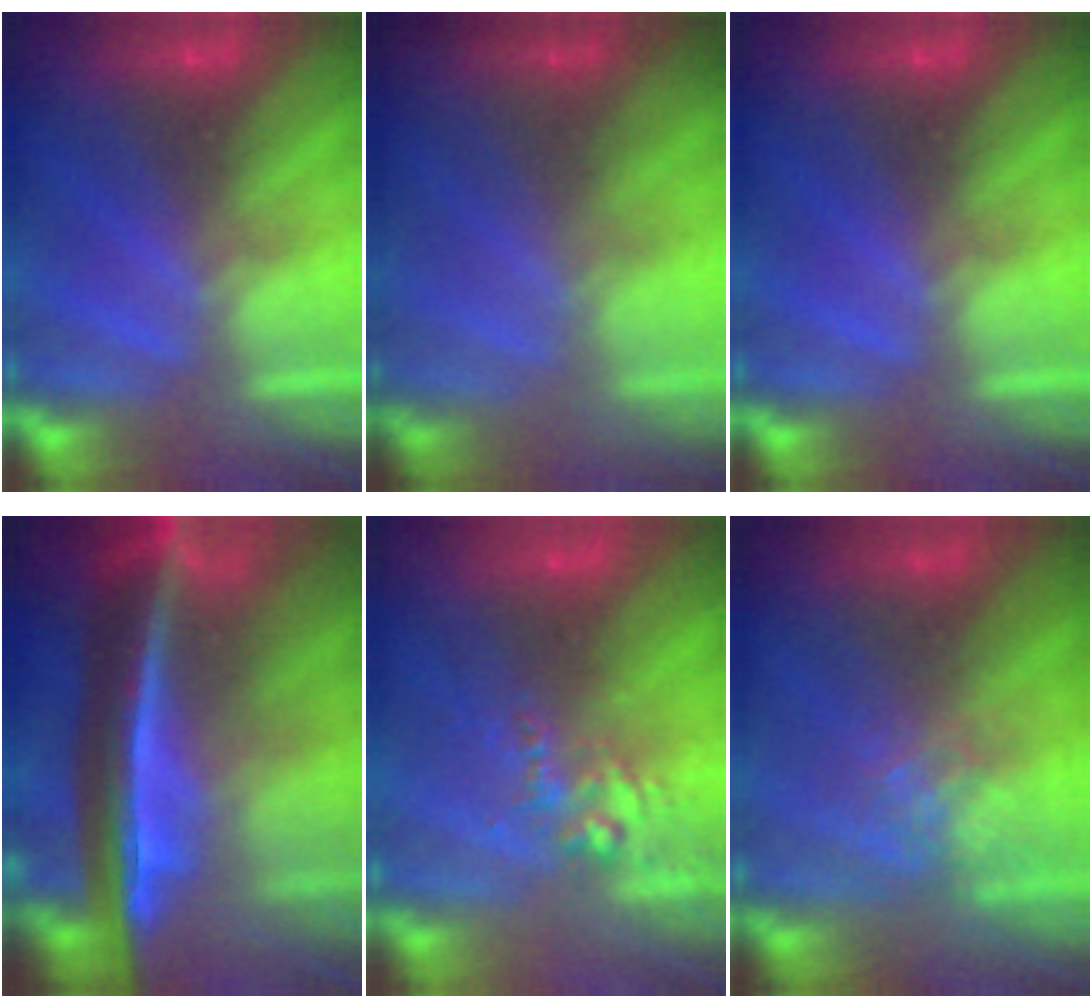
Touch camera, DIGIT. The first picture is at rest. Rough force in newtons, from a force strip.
{"total": 1.8}
{"total": 0.0}
{"total": 5.6}
{"total": 2.7}
{"total": 2.7}